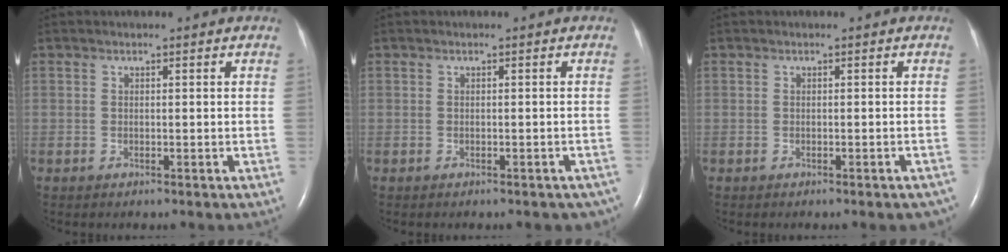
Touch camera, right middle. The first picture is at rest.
{"total": 5.9, "force": [-5.0, 2.2, 2.3], "torque": [-0.015, 0.002, -0.046]}
{"total": 3.6, "force": [-3.1, 1.1, 1.6], "torque": [-0.006, -0.001, -0.030]}